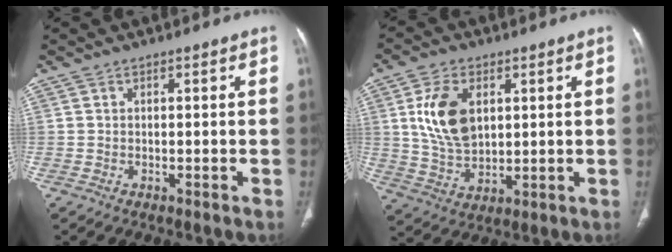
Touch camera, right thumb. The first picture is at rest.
{"total": 11.7, "force": [3.0, 7.3, 8.6], "torque": [-0.151, -0.012, 0.066]}